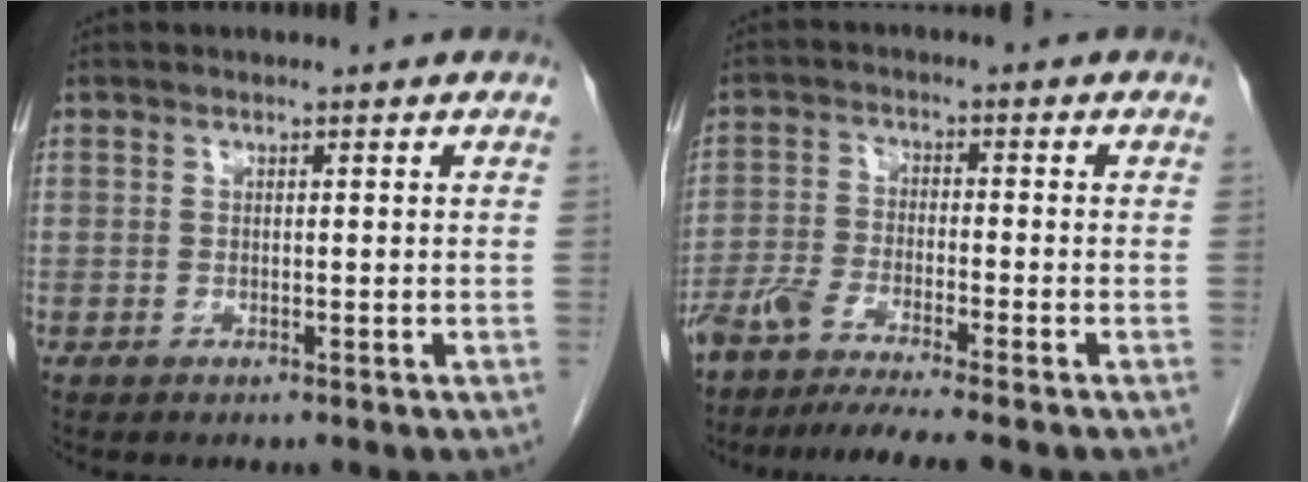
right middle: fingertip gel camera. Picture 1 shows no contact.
{"total": 8.6, "force": [-7.3, -0.5, 4.4], "torque": [-0.075, -0.023, -0.126]}